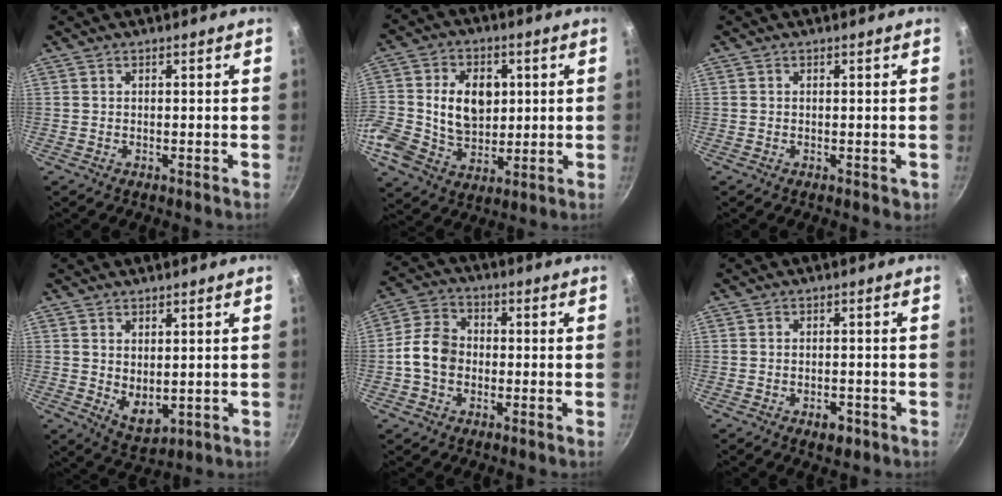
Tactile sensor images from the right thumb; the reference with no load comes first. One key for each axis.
{"total": 17.5, "fx": 1.5, "fy": 13.4, "fz": 11.2, "tx": -0.215, "ty": 0.017, "tz": 0.026}
{"total": 0.9, "fx": -0.1, "fy": 0.6, "fz": 0.7, "tx": -0.006, "ty": 0.000, "tz": 0.000}
{"total": 5.8, "fx": 1.1, "fy": 3.4, "fz": 4.6, "tx": -0.062, "ty": -0.022, "tz": 0.032}
{"total": 8.4, "fx": -1.3, "fy": 6.6, "fz": 5.0, "tx": -0.069, "ty": 0.024, "tz": -0.037}
{"total": 3.1, "fx": -1.6, "fy": 1.6, "fz": 2.1, "tx": -0.024, "ty": 0.011, "tz": -0.019}